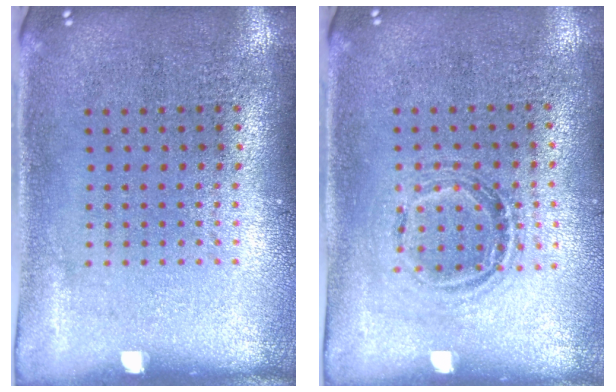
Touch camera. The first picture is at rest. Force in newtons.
{"total": 1.0, "press": 0.9, "slide": 0.3}